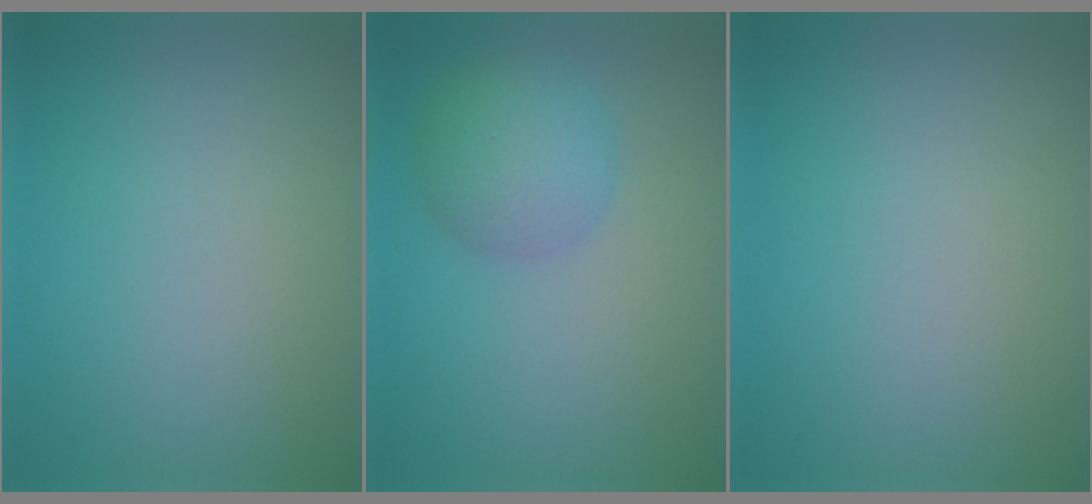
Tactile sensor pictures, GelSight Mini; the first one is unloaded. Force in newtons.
{"total": 4.0, "press": 4.0, "slide": 0.2}
{"total": 0.0}